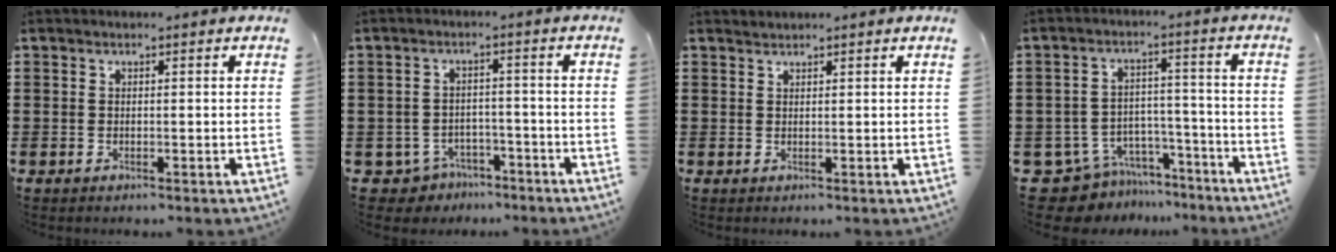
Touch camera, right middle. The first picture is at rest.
{"total": 3.6, "force": [-3.3, 1.5, 0.3], "torque": [-0.030, -0.001, -0.075]}
{"total": 0.6, "force": [0.6, 0.1, -0.1], "torque": [0.000, 0.000, 0.013]}
{"total": 8.0, "force": [-7.4, 2.8, 1.1], "torque": [-0.038, 0.021, -0.147]}